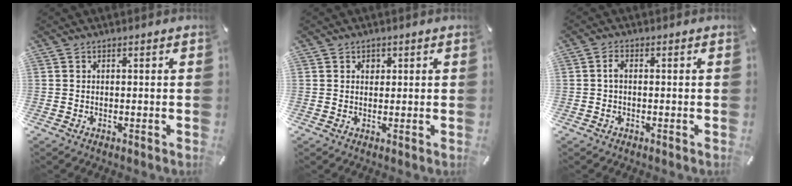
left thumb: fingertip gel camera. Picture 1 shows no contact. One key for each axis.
{"total": 1.5, "fx": 0.5, "fy": 1.3, "fz": 0.4, "tx": 0.006, "ty": -0.002, "tz": 0.004}
{"total": 1.9, "fx": -0.4, "fy": 0.9, "fz": 1.6, "tx": -0.032, "ty": 0.003, "tz": -0.008}